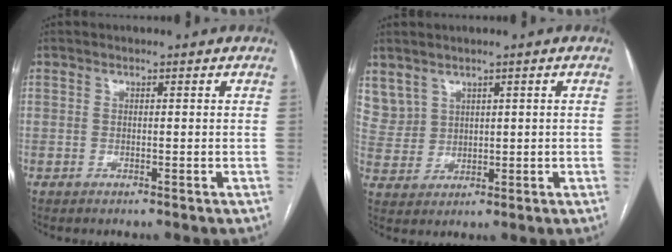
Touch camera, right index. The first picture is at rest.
{"total": 5.9, "force": [3.7, 4.6, 0.8], "torque": [-0.029, 0.017, 0.093]}